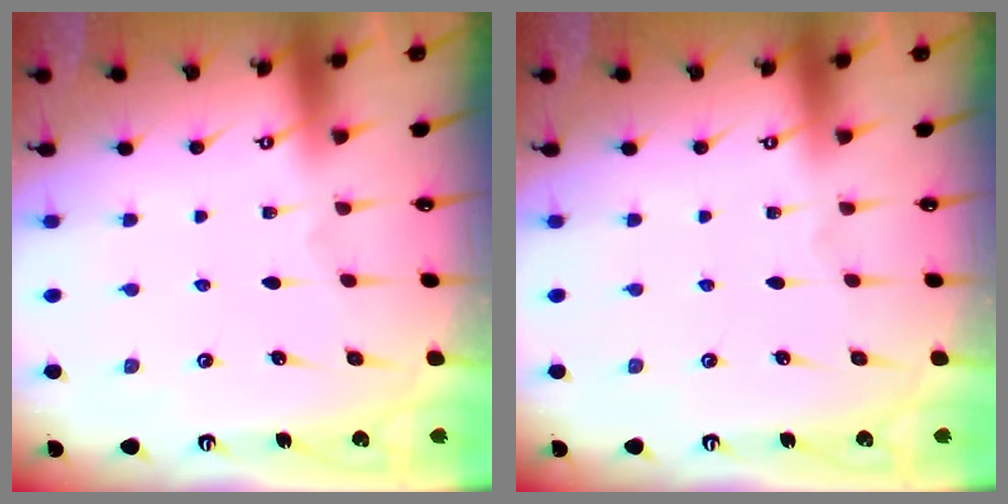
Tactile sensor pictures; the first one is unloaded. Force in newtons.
{"total": 0.0}